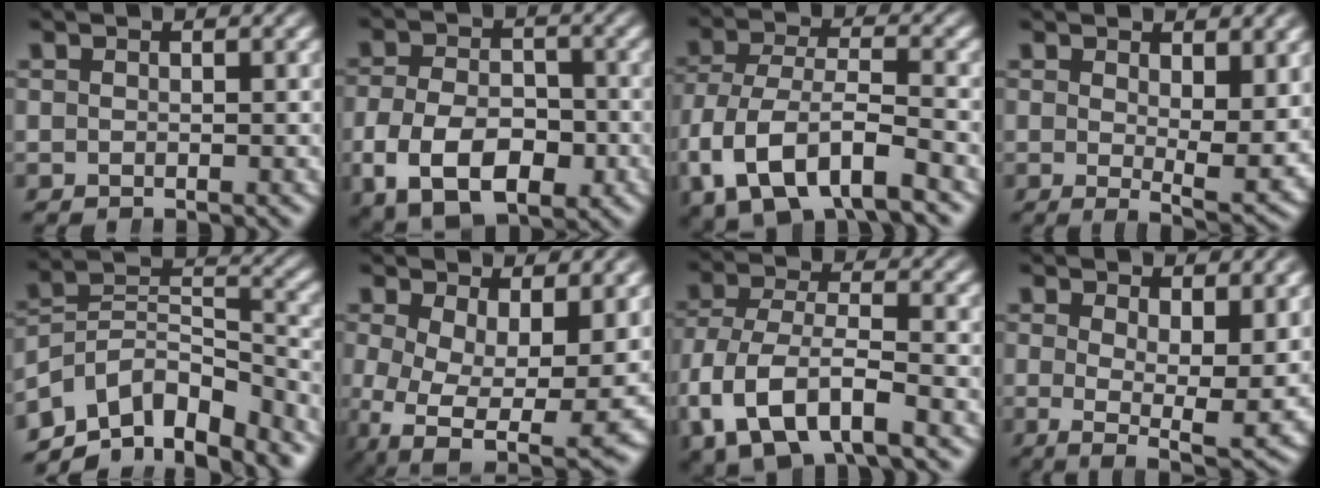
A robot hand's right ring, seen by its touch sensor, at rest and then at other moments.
{"total": 8.8, "force": [-3.0, 5.9, 5.8], "torque": [-0.093, -0.031, -0.033]}
{"total": 8.0, "force": [-2.2, 5.3, 5.6], "torque": [-0.132, -0.040, -0.016]}
{"total": 3.4, "force": [0.8, 0.5, 3.2], "torque": [-0.039, -0.026, 0.019]}
{"total": 14.8, "force": [-8.7, 9.3, 7.6], "torque": [-0.114, -0.039, -0.132]}
{"total": 7.1, "force": [-2.0, 4.3, 5.3], "torque": [-0.117, -0.056, -0.011]}
{"total": 8.0, "force": [-2.2, 5.3, 5.5], "torque": [-0.134, -0.041, -0.015]}
{"total": 5.6, "force": [0.2, 1.7, 5.3], "torque": [-0.075, -0.034, 0.017]}